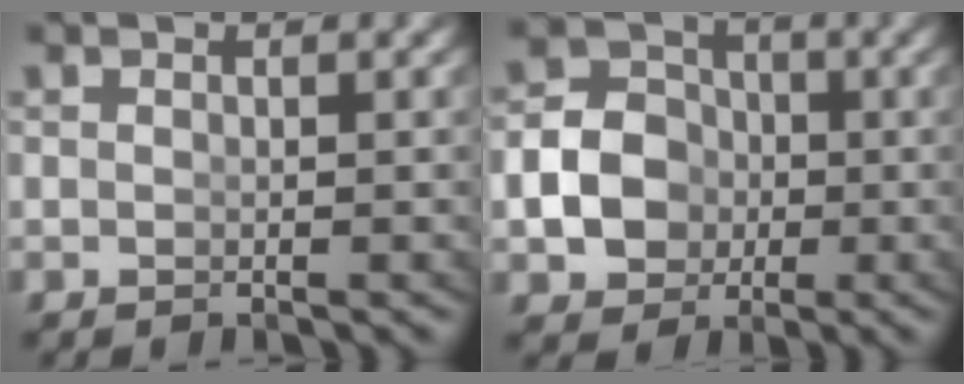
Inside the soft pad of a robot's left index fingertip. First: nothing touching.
{"total": 9.6, "force": [-1.6, 8.8, 3.4], "torque": [-0.075, -0.023, -0.035]}